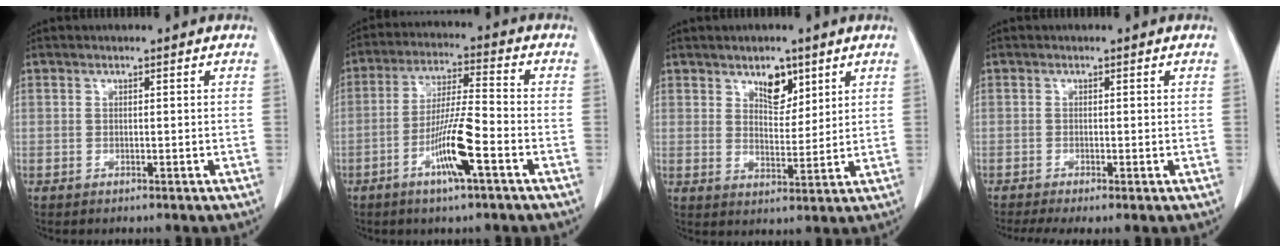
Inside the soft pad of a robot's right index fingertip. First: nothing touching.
{"total": 9.6, "force": [-4.1, 0.4, 8.7], "torque": [-0.166, -0.005, -0.078]}
{"total": 5.0, "force": [3.2, 2.6, 2.9], "torque": [-0.042, -0.004, 0.055]}
{"total": 3.7, "force": [-2.4, 0.6, 2.7], "torque": [-0.048, -0.013, -0.042]}